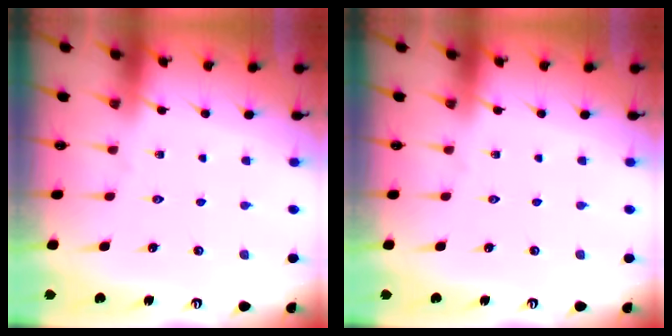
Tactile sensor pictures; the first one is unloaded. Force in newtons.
{"total": 0.0}